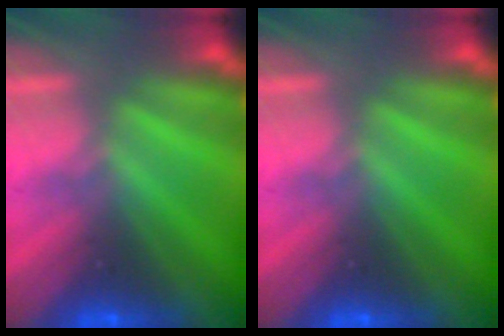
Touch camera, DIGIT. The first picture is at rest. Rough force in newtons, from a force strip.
{"total": 0.0}